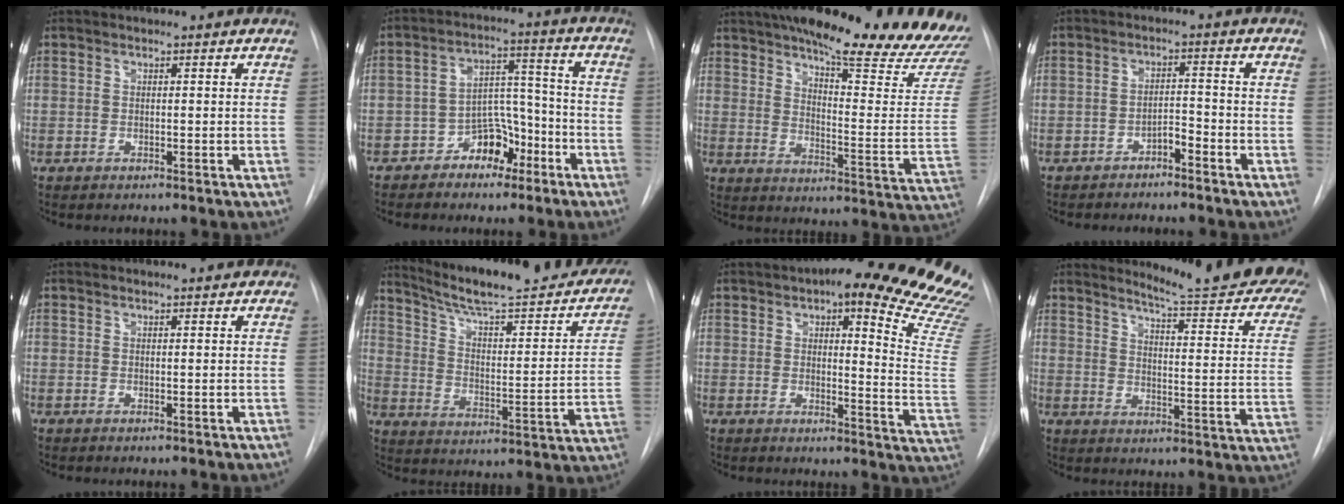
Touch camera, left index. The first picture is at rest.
{"total": 7.4, "force": [-4.6, 4.5, 3.8], "torque": [-0.065, 0.029, -0.073]}
{"total": 28.5, "force": [24.2, 3.5, 14.5], "torque": [-0.198, -0.075, 0.303]}
{"total": 3.3, "force": [-2.7, 1.0, 1.7], "torque": [-0.025, 0.007, -0.044]}
{"total": 2.3, "force": [2.0, 0.7, 0.7], "torque": [-0.010, 0.013, 0.015]}
{"total": 27.7, "force": [23.1, 4.1, 14.8], "torque": [-0.216, -0.044, 0.304]}
{"total": 21.4, "force": [16.5, 2.8, 13.3], "torque": [-0.142, -0.058, 0.173]}
{"total": 18.8, "force": [16.6, 0.4, 8.9], "torque": [-0.118, -0.100, 0.190]}